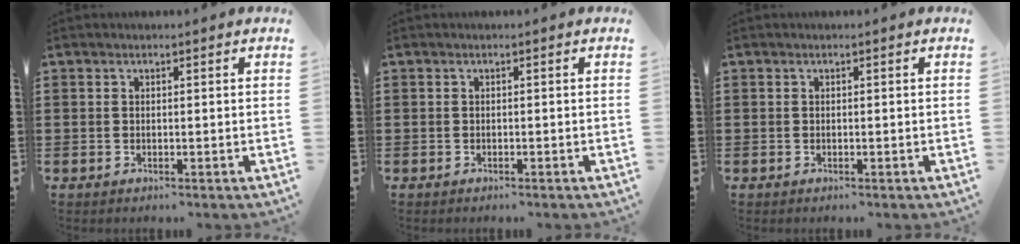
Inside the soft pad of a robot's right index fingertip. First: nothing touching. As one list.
[{"total": 0.0}, {"total": 0.0}]